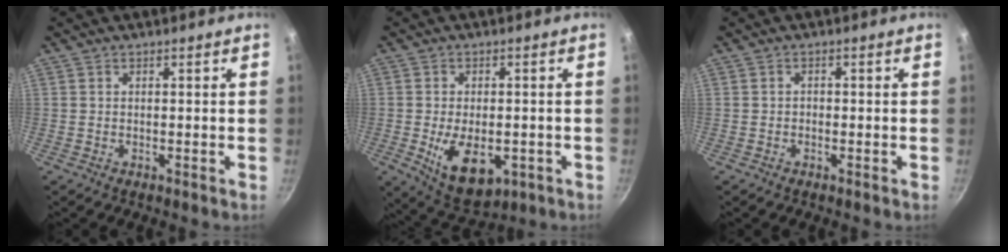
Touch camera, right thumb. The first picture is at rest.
{"total": 10.8, "force": [-3.0, 6.1, 8.4], "torque": [-0.121, -0.002, -0.031]}
{"total": 0.8, "force": [-0.3, 0.6, 0.3], "torque": [0.002, 0.005, -0.008]}